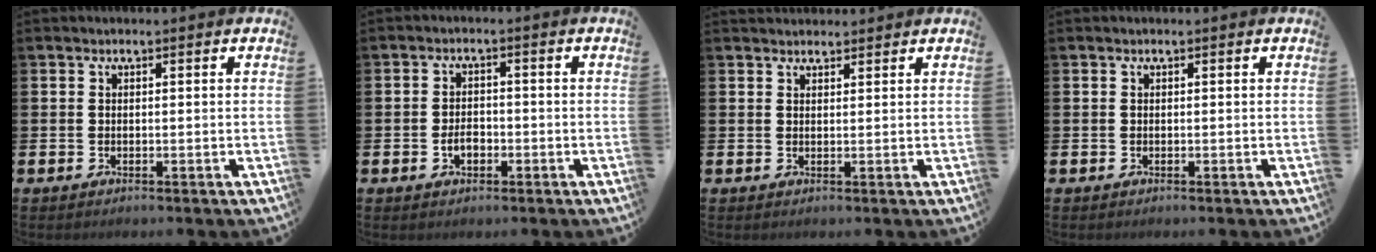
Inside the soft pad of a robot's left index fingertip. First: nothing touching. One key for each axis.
{"total": 2.5, "fx": -0.9, "fy": 1.7, "fz": 1.7, "tx": -0.018, "ty": -0.003, "tz": -0.021}
{"total": 1.7, "fx": 1.6, "fy": 0.5, "fz": 0.0, "tx": 0.008, "ty": -0.005, "tz": 0.028}
{"total": 0.0}